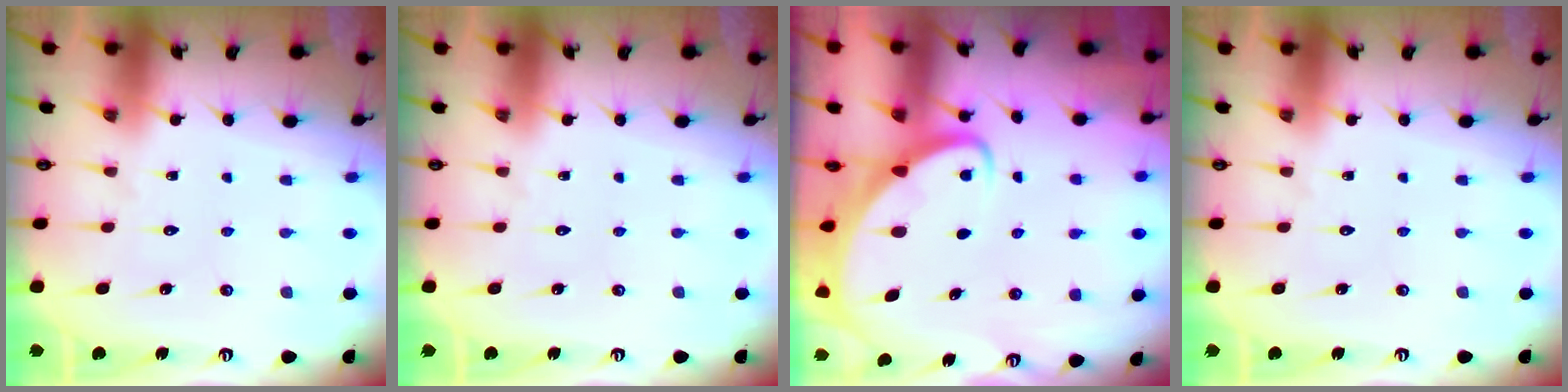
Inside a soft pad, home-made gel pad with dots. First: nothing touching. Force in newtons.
{"total": 0.0}
{"total": 3.0, "press": 3.0, "slide": 0.2}
{"total": 0.0}